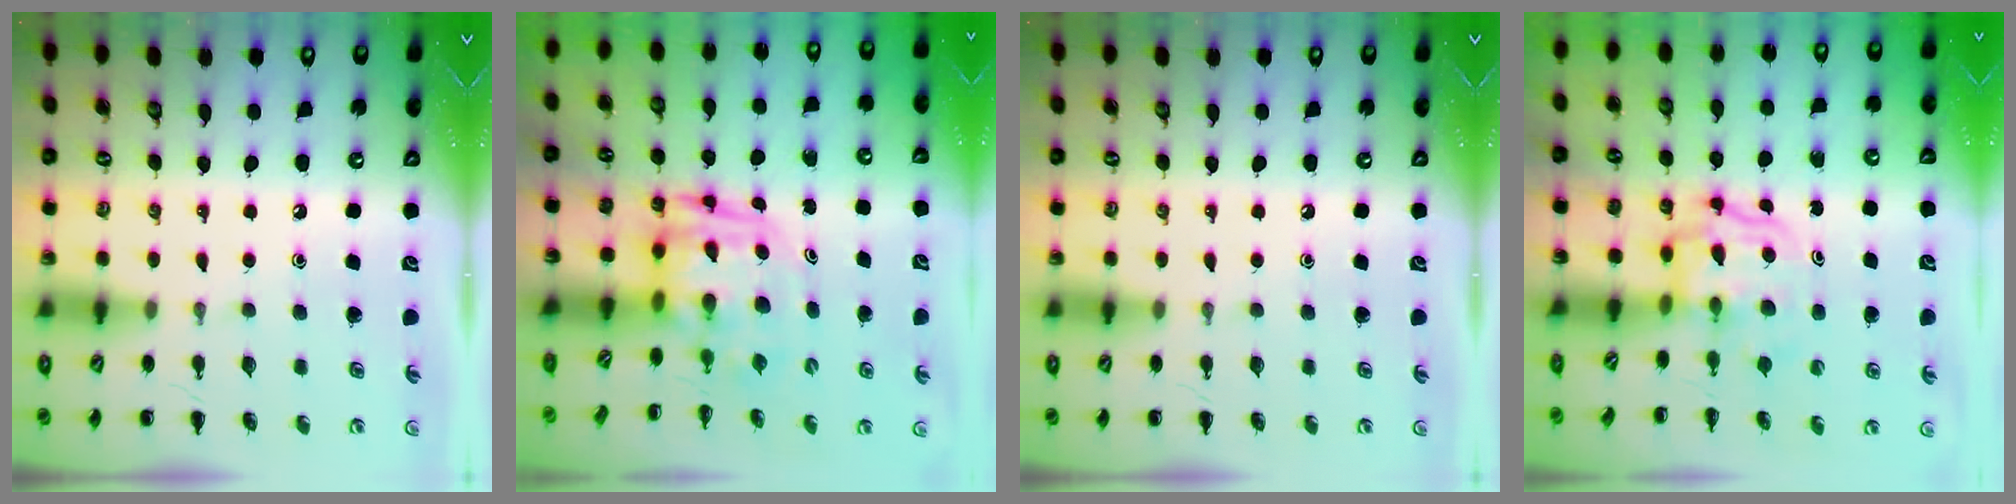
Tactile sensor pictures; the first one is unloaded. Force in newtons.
{"total": 3.2, "press": 3.1, "slide": 0.7}
{"total": 0.0}
{"total": 3.4, "press": 3.4, "slide": 0.3}